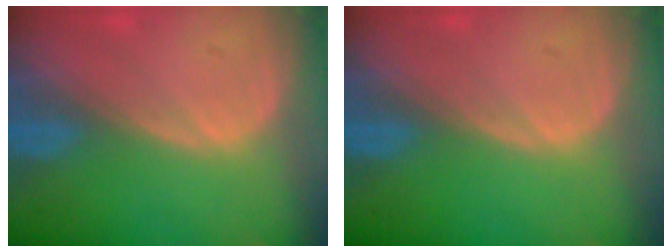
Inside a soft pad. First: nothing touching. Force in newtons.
{"total": 0.0}